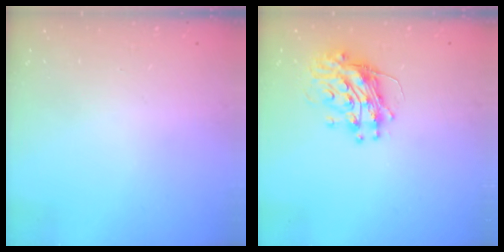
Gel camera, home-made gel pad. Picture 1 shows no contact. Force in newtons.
{"total": 12.0, "press": 11.9, "slide": 1.2}